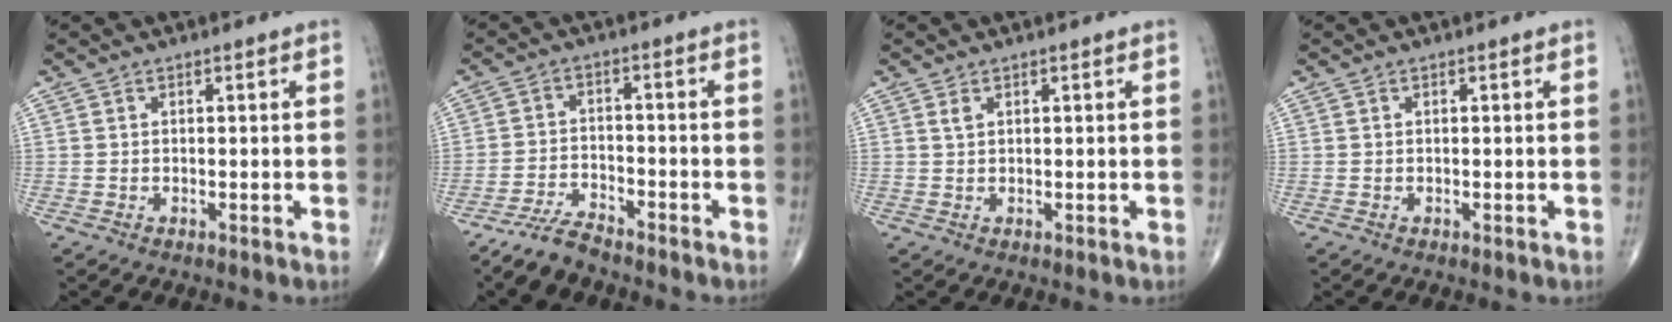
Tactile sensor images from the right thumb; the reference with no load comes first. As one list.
[{"total": 5.8, "force": [-5.1, 1.6, 2.3], "torque": [-0.048, 0.017, -0.100]}, {"total": 0.9, "force": [0.5, 0.4, 0.6], "torque": [-0.011, 0.003, 0.012]}, {"total": 0.0}]